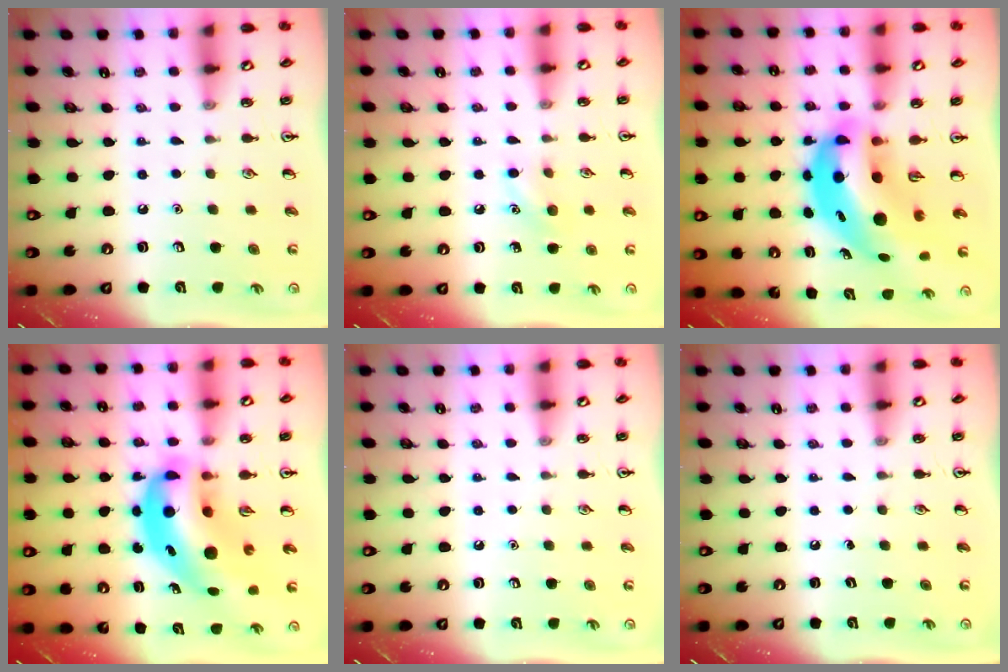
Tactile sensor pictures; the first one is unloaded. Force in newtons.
{"total": 6.3, "press": 6.1, "slide": 1.6}
{"total": 13.0, "press": 12.5, "slide": 3.5}
{"total": 15.8, "press": 15.0, "slide": 4.9}
{"total": 0.0}
{"total": 0.0}